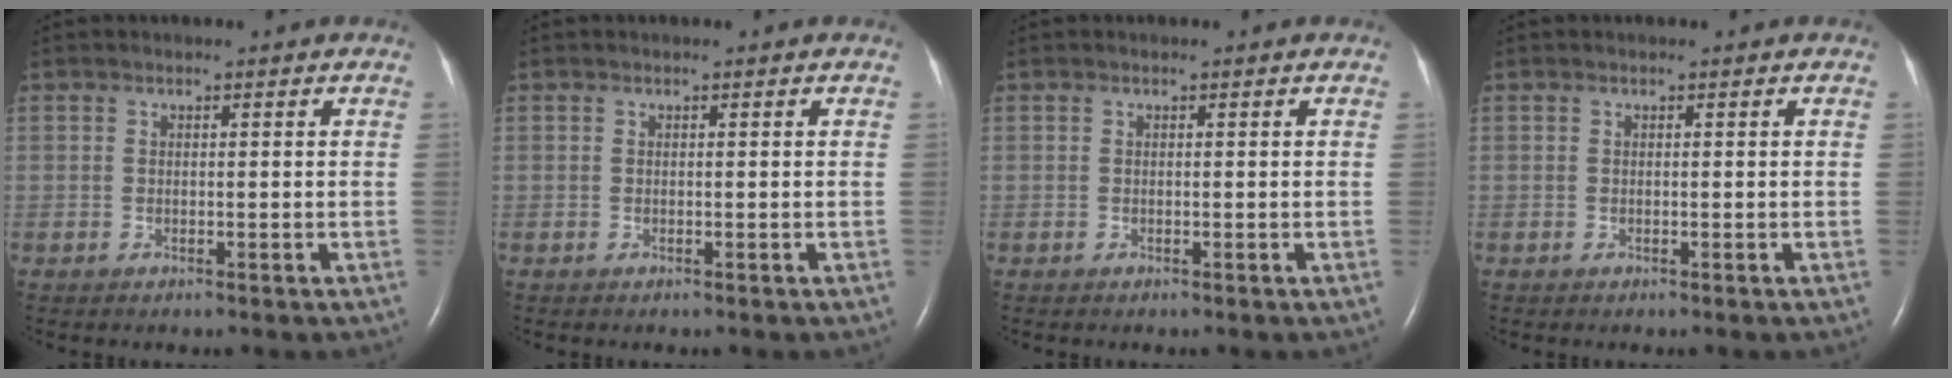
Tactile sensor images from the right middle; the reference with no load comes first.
{"total": 0.0}
{"total": 0.0}
{"total": 0.0}